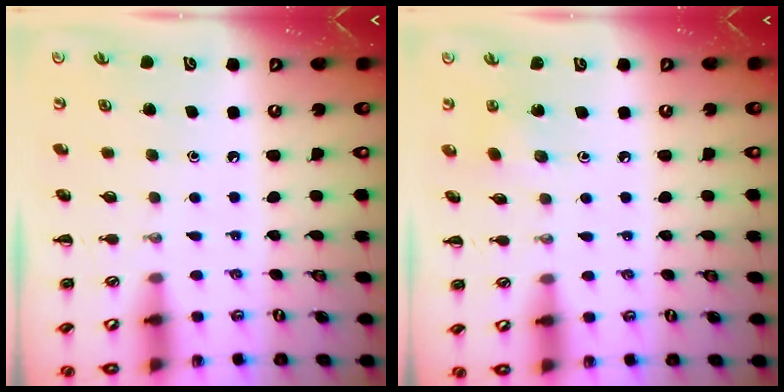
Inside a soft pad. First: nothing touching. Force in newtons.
{"total": 2.1, "press": 2.1, "slide": 0.5}